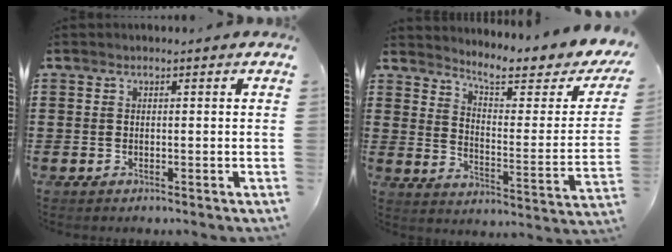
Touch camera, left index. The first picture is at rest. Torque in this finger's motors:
{"motor_torque": [2.14, 0.00, 0.22, 0.10]}